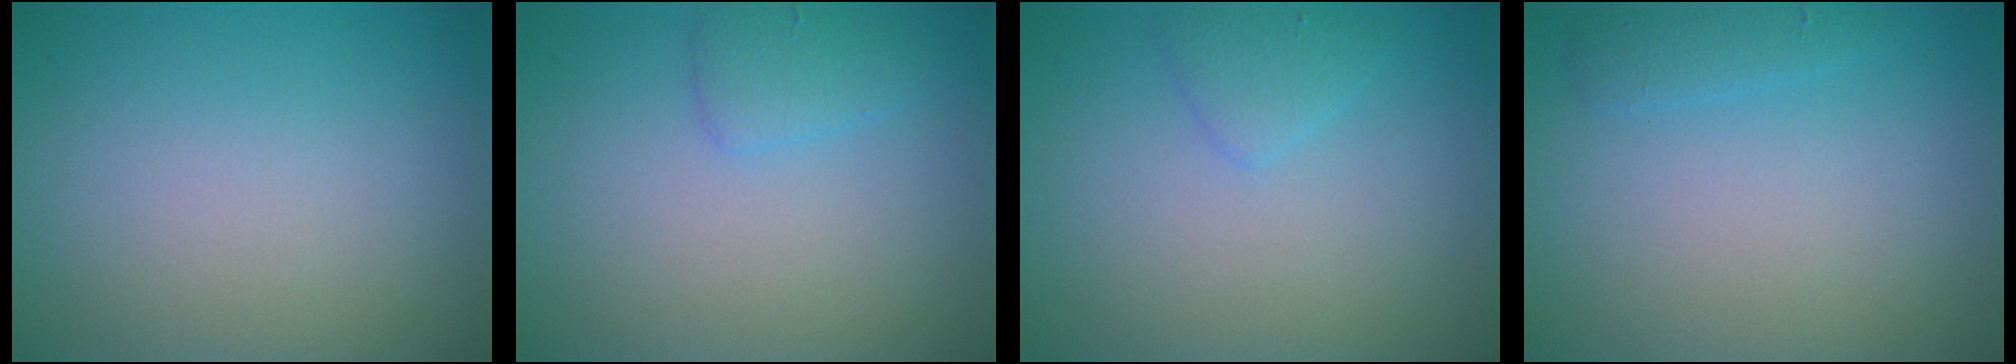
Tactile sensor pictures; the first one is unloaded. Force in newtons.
{"total": 1.9, "press": 1.9, "slide": 0.1}
{"total": 1.5, "press": 1.5, "slide": 0.1}
{"total": 1.2, "press": 1.2, "slide": 0.1}